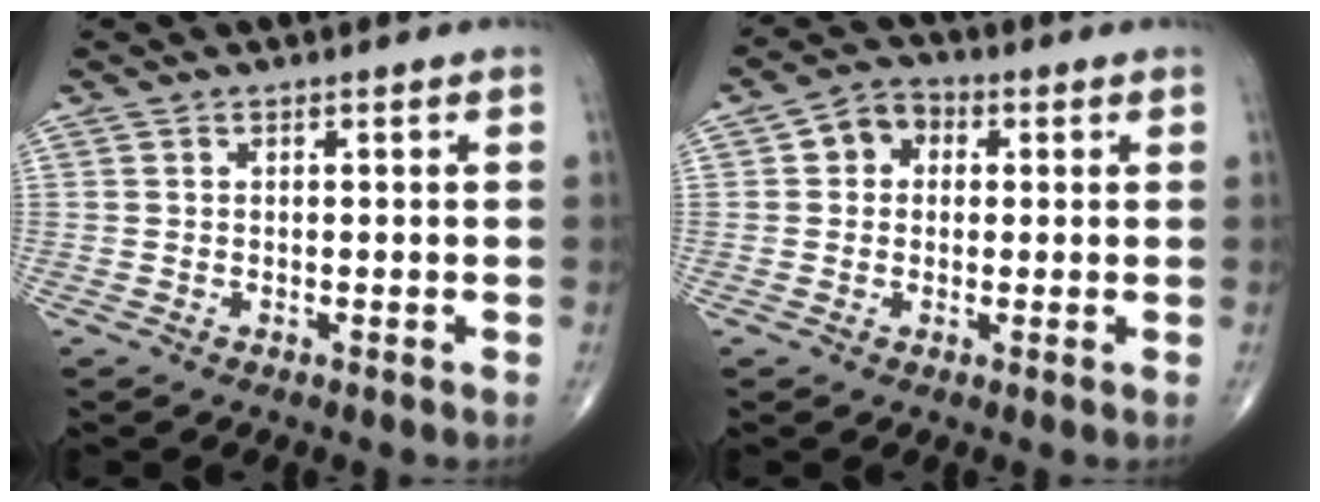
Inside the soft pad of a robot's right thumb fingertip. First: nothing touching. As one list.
[{"total": 5.4, "force": [0.9, 4.5, 2.9], "torque": [-0.025, 0.014, 0.004]}]